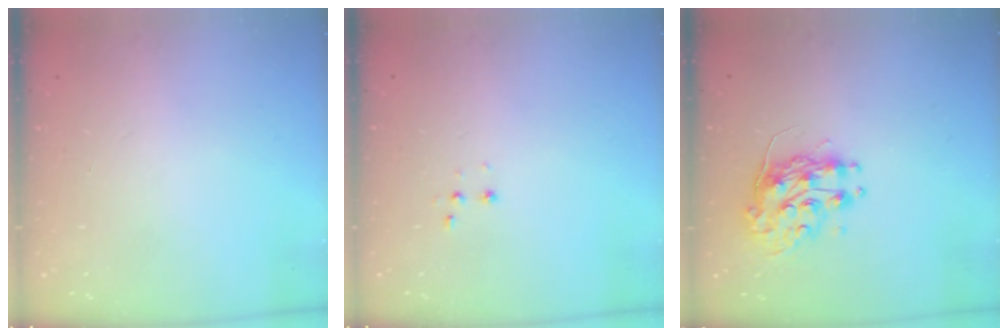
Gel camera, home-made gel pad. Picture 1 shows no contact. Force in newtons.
{"total": 2.8, "press": 2.7, "slide": 0.7}
{"total": 9.2, "press": 9.2, "slide": 0.7}